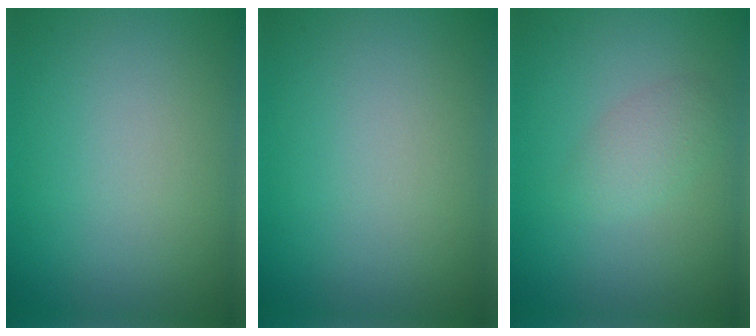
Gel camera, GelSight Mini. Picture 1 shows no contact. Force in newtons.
{"total": 0.0}
{"total": 1.8, "press": 1.8, "slide": 0.2}